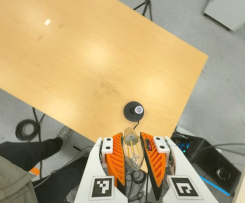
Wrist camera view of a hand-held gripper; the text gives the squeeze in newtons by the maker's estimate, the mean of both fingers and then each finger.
{"total": 20.6, "left": 21.8, "right": 19.3}